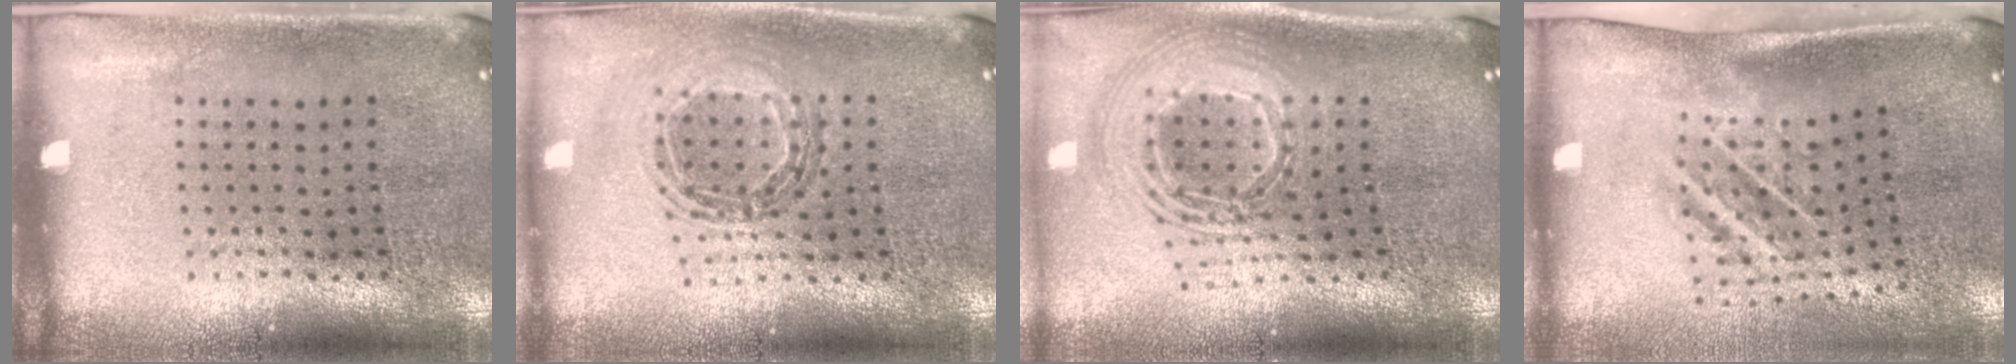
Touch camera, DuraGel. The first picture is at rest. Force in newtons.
{"total": 0.8, "press": 0.8, "slide": 0.1}
{"total": 2.5, "press": 1.8, "slide": 1.6}
{"total": 1.8, "press": 1.1, "slide": 1.4}